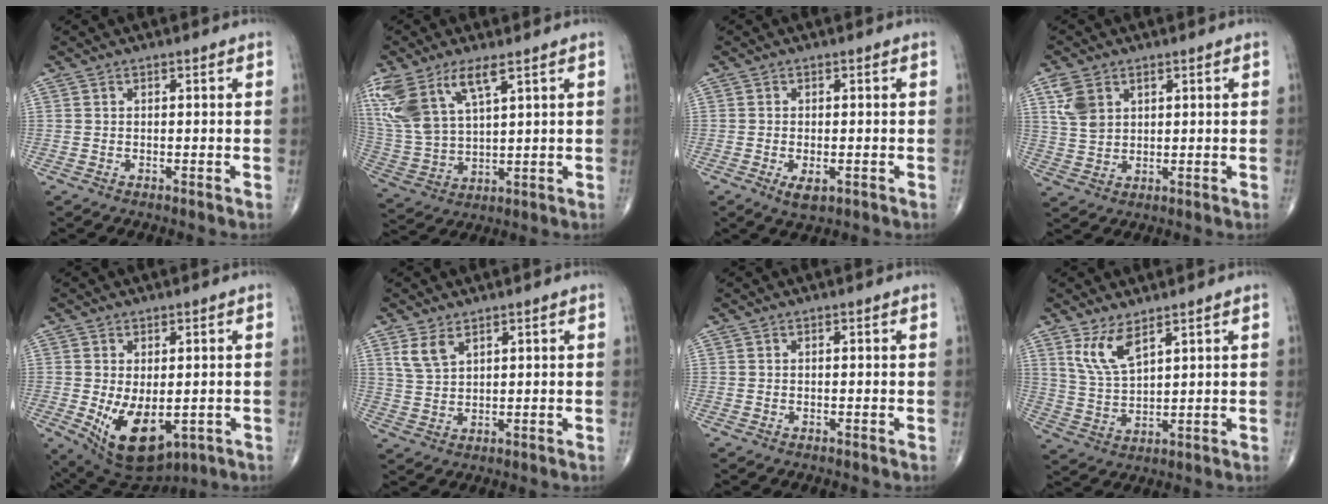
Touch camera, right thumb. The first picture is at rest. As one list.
[{"total": 14.3, "force": [7.6, 5.8, 10.7], "torque": [-0.239, -0.019, 0.162]}, {"total": 3.3, "force": [-1.2, 1.6, 2.7], "torque": [-0.047, -0.004, -0.017]}, {"total": 6.3, "force": [2.7, 4.3, 3.7], "torque": [-0.064, -0.005, 0.061]}, {"total": 12.0, "force": [-2.6, 6.7, 9.6], "torque": [-0.153, -0.014, -0.017]}, {"total": 4.5, "force": [2.7, 2.3, 2.8], "torque": [-0.053, -0.009, 0.062]}, {"total": 0.0}, {"total": 6.9, "force": [4.3, 2.5, 4.9], "torque": [-0.094, -0.028, 0.093]}]